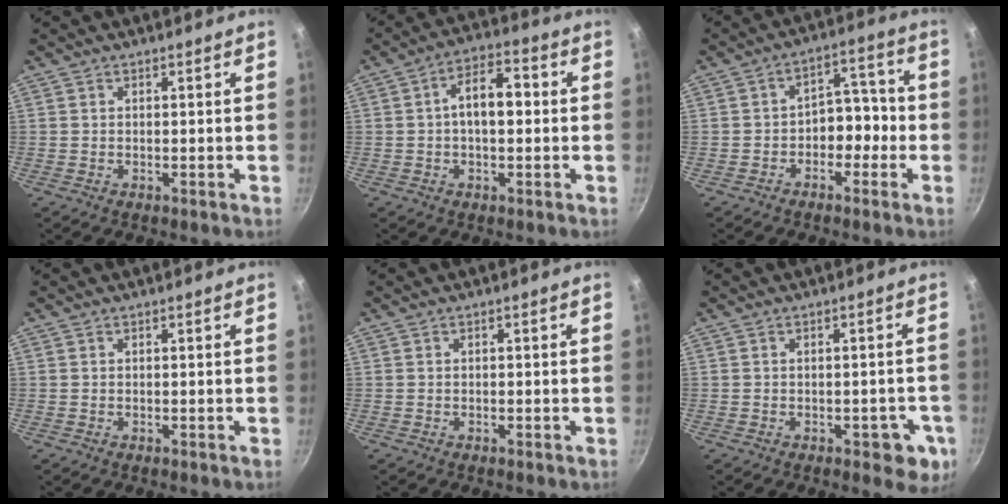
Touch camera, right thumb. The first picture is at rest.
{"total": 8.3, "force": [0.4, 4.5, 7.0], "torque": [-0.103, 0.026, -0.002]}
{"total": 7.7, "force": [-2.0, 5.3, 5.1], "torque": [-0.037, 0.040, -0.044]}
{"total": 0.0}
{"total": 0.0}
{"total": 5.4, "force": [-2.5, 2.6, 4.1], "torque": [-0.024, 0.012, -0.026]}